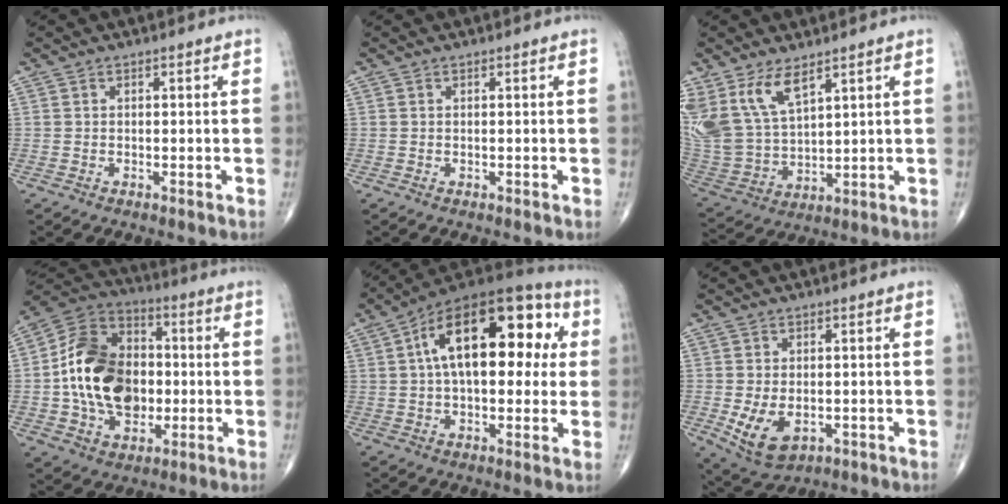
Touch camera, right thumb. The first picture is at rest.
{"total": 0.0}
{"total": 13.2, "force": [7.8, 6.2, 8.6], "torque": [-0.172, -0.032, 0.178]}
{"total": 20.3, "force": [-1.0, 14.4, 14.3], "torque": [-0.224, 0.025, -0.016]}
{"total": 22.7, "force": [5.0, 11.6, 18.8], "torque": [-0.266, 0.035, 0.065]}
{"total": 7.8, "force": [-1.7, 4.9, 5.8], "torque": [-0.101, -0.009, -0.016]}